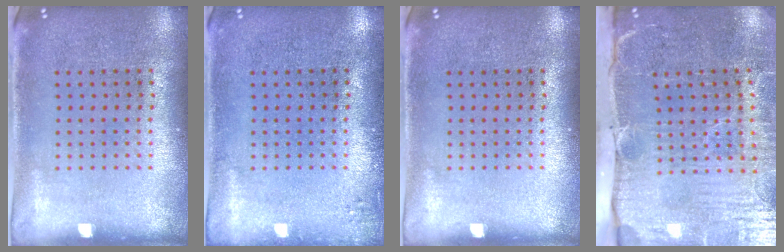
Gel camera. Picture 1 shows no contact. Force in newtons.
{"total": 1.0, "press": 1.0, "slide": 0.2}
{"total": 0.0}
{"total": 5.4, "press": 4.6, "slide": 2.9}